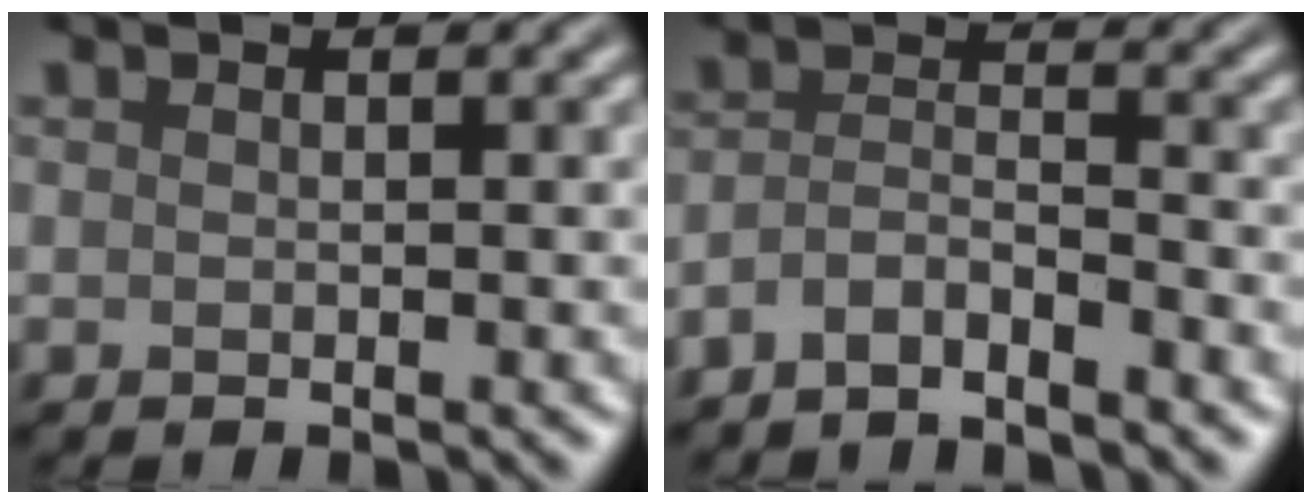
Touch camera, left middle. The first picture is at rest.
{"total": 2.8, "force": [-2.3, 0.7, 1.4], "torque": [-0.028, 0.005, -0.052]}